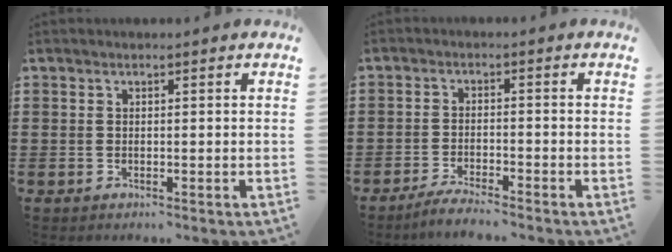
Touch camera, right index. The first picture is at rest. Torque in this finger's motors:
{"motor_torque": [-0.64, 0.82, -0.89, -0.21]}